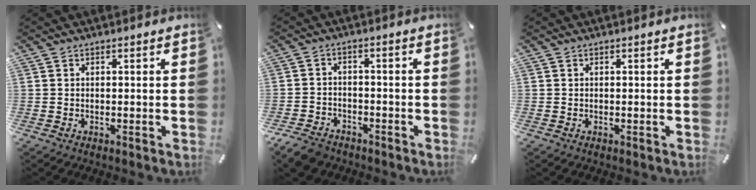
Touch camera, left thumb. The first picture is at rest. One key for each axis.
{"total": 5.3, "fx": -4.2, "fy": 2.8, "fz": 1.5, "tx": -0.037, "ty": 0.020, "tz": -0.084}
{"total": 0.0}